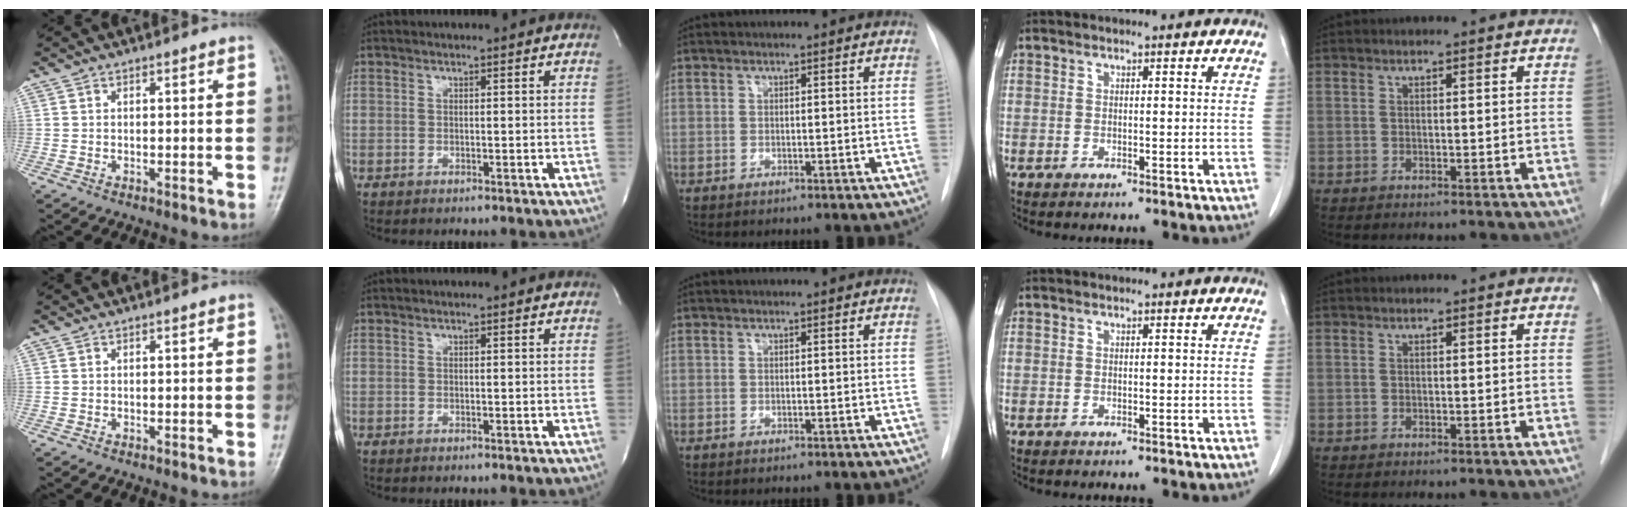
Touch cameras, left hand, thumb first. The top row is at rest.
{}